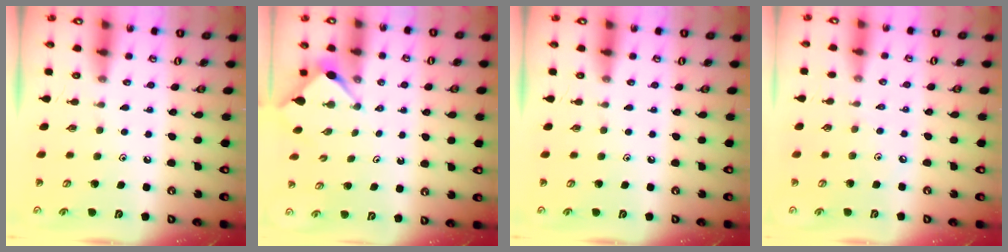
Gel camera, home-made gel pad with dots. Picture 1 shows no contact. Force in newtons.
{"total": 2.8, "press": 2.8, "slide": 0.3}
{"total": 0.0}
{"total": 1.9, "press": 1.9, "slide": 0.5}